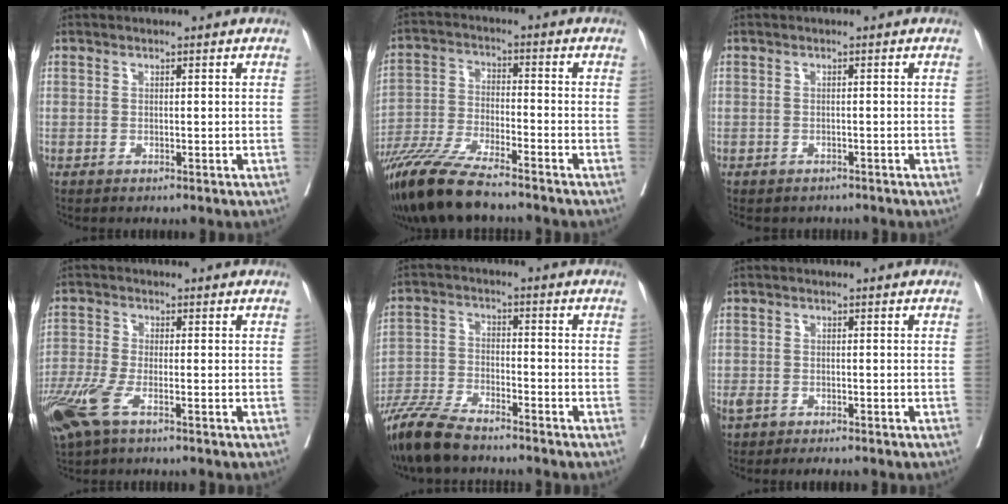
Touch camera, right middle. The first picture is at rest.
{"total": 13.2, "force": [-10.7, 1.7, 7.5], "torque": [-0.146, -0.036, -0.192]}
{"total": 2.8, "force": [-2.4, 1.3, 0.4], "torque": [-0.007, 0.001, -0.032]}
{"total": 7.8, "force": [-4.3, 2.4, 6.1], "torque": [-0.139, -0.021, -0.087]}
{"total": 10.5, "force": [-8.9, 2.0, 5.2], "torque": [-0.101, -0.032, -0.164]}
{"total": 3.3, "force": [-2.4, 1.5, 1.7], "torque": [-0.035, -0.002, -0.037]}